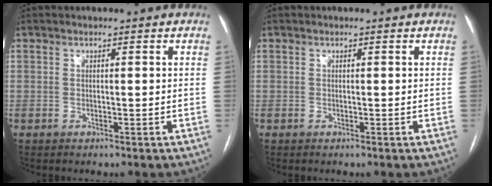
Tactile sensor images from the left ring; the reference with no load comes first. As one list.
[{"total": 0.0}]